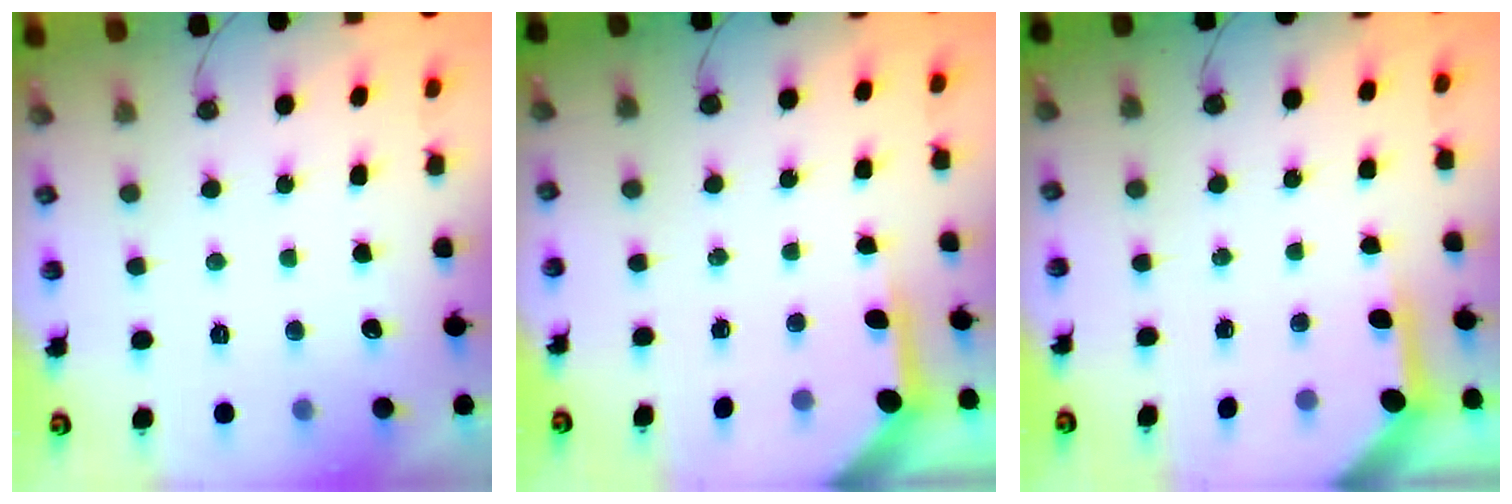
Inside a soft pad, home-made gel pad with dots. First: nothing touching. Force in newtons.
{"total": 3.9, "press": 3.9, "slide": 0.3}
{"total": 3.9, "press": 3.8, "slide": 0.3}